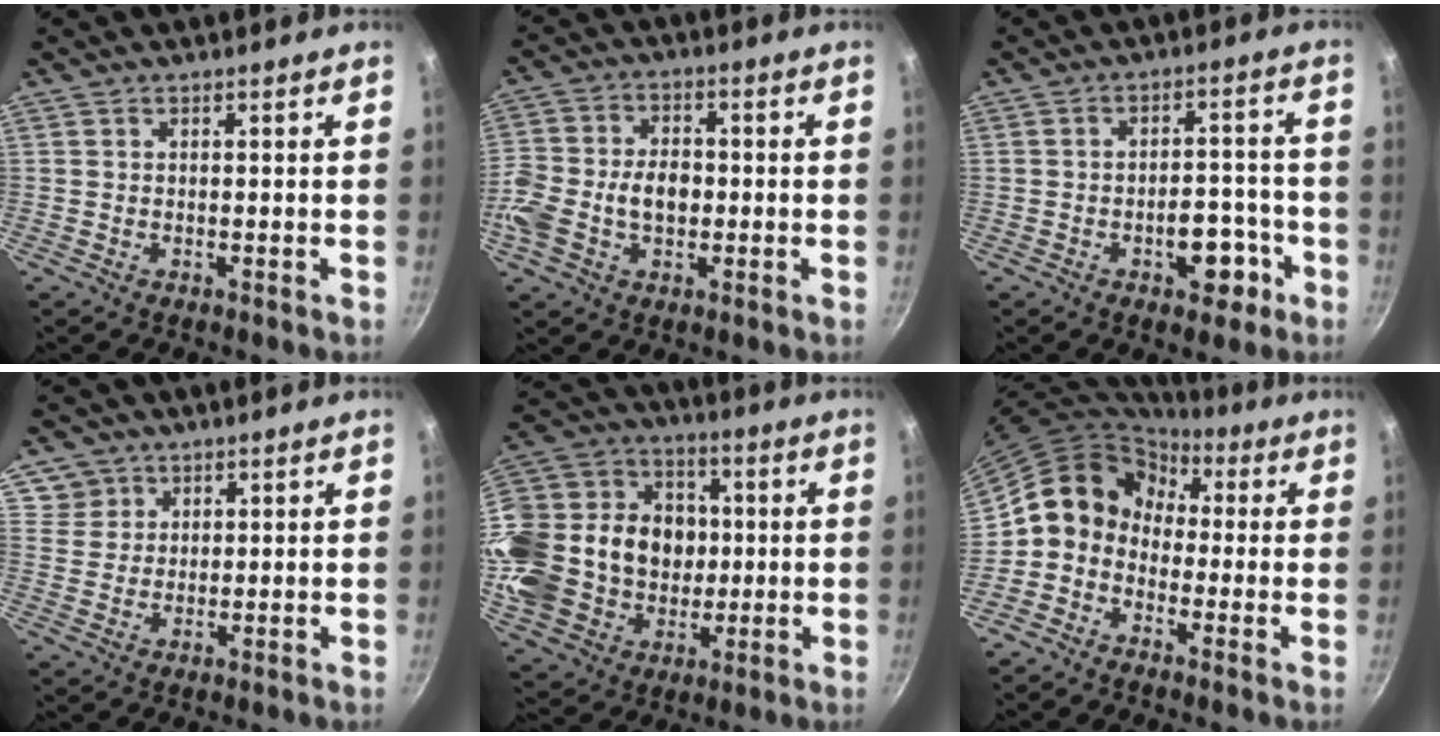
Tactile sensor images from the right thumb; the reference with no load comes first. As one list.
[{"total": 12.2, "force": [-2.1, 8.5, 8.5], "torque": [-0.157, 0.032, -0.048]}, {"total": 8.1, "force": [-3.6, 4.6, 5.6], "torque": [-0.043, 0.030, -0.042]}, {"total": 4.6, "force": [2.5, 3.8, 0.1], "torque": [0.029, 0.003, 0.047]}, {"total": 27.8, "force": [0.3, 23.1, 15.6], "torque": [-0.308, 0.041, 0.022]}, {"total": 10.1, "force": [-0.4, 8.8, 4.9], "torque": [-0.057, 0.042, -0.036]}]